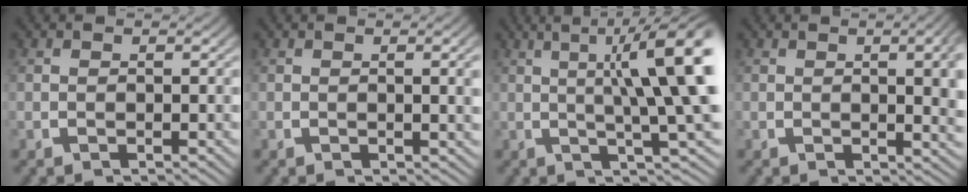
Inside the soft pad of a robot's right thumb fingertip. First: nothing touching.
{"total": 1.5, "force": [0.2, 0.1, 1.5], "torque": [-0.017, 0.000, 0.005]}
{"total": 11.9, "force": [3.2, 4.8, 10.4], "torque": [-0.122, 0.011, 0.036]}
{"total": 4.3, "force": [0.4, 1.3, 4.0], "torque": [-0.039, -0.002, 0.008]}